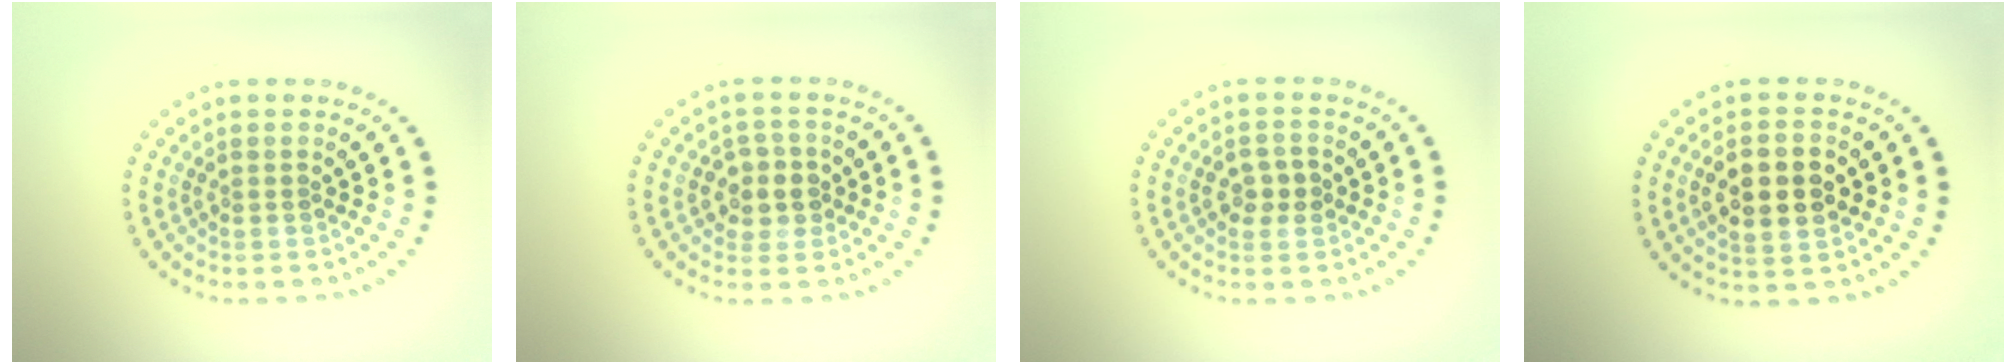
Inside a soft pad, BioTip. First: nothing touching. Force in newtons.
{"total": 2.7, "press": 2.5, "slide": 0.9}
{"total": 2.2, "press": 2.2, "slide": 0.2}
{"total": 4.9, "press": 4.8, "slide": 0.4}